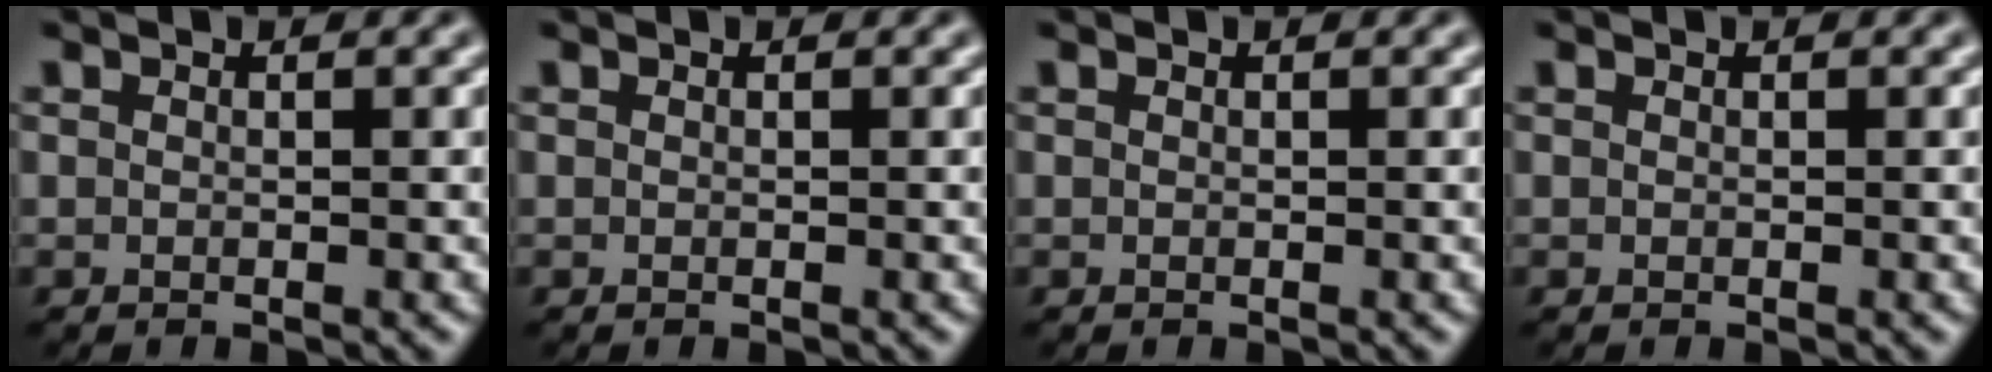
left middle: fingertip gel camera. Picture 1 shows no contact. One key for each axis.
{"total": 0.0}
{"total": 0.0}
{"total": 0.0}